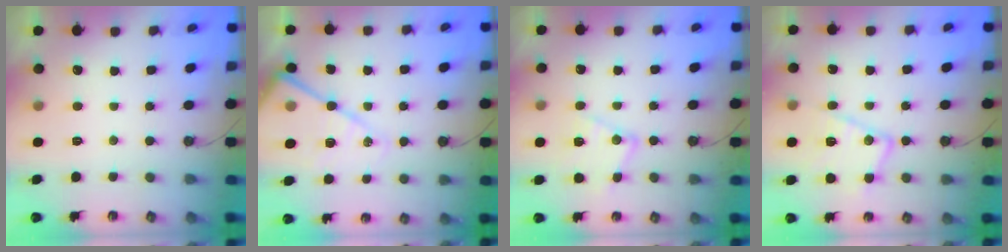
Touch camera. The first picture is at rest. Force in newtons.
{"total": 16.4, "press": 16.4, "slide": 1.4}
{"total": 12.7, "press": 12.6, "slide": 0.9}
{"total": 15.4, "press": 15.3, "slide": 0.9}